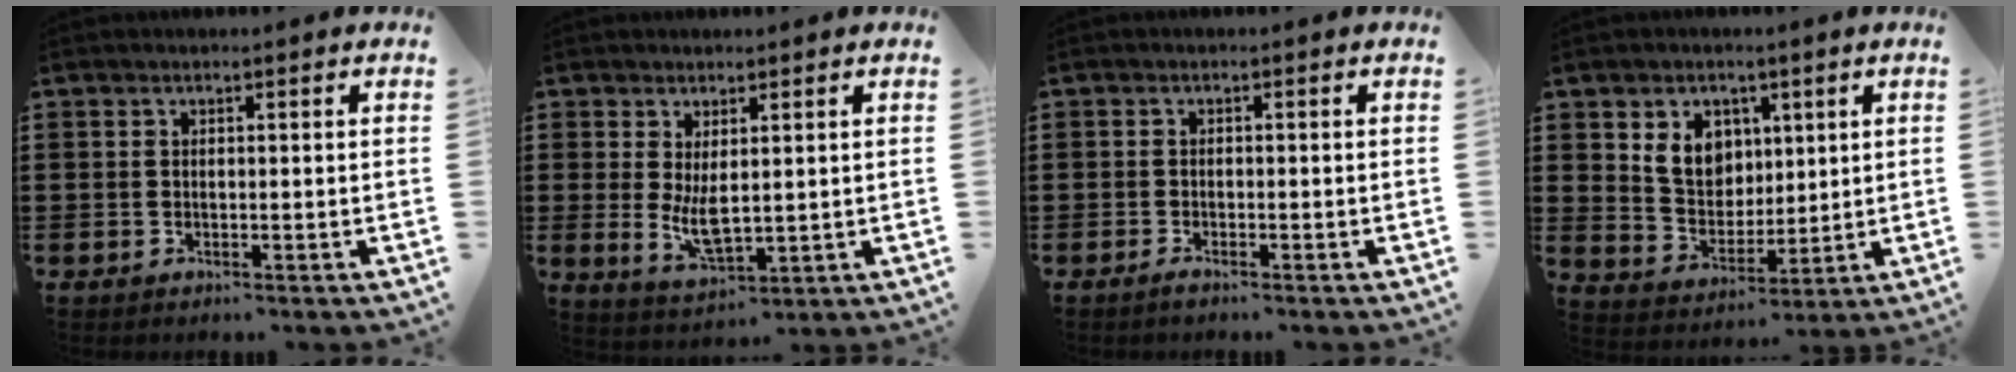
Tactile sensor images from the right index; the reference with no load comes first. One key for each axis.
{"total": 5.0, "fx": 0.8, "fy": 2.1, "fz": 4.5, "tx": -0.090, "ty": -0.009, "tz": 0.013}
{"total": 0.9, "fx": -0.8, "fy": 0.1, "fz": 0.4, "tx": -0.010, "ty": -0.005, "tz": -0.015}
{"total": 6.9, "fx": 2.5, "fy": 5.8, "fz": 2.9, "tx": -0.067, "ty": 0.013, "tz": 0.044}